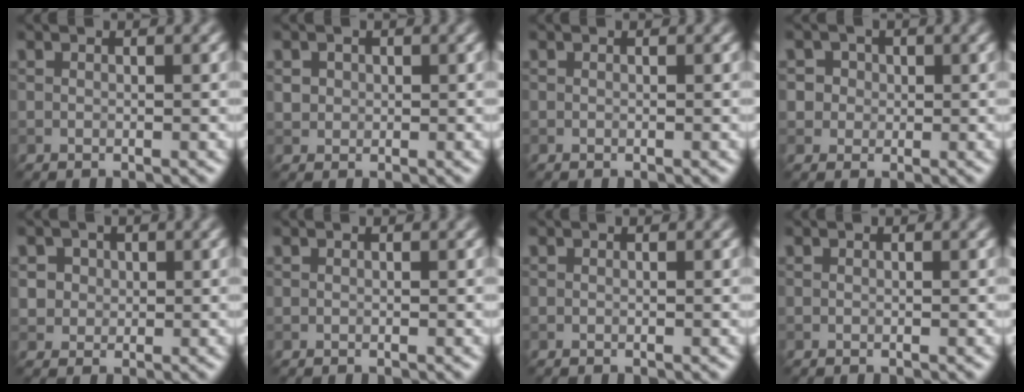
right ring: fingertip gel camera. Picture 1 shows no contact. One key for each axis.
{"total": 1.1, "fx": 0.2, "fy": 1.0, "fz": 0.3, "tx": -0.002, "ty": -0.004, "tz": 0.008}
{"total": 0.0}
{"total": 3.8, "fx": 1.2, "fy": 3.3, "fz": 1.3, "tx": -0.010, "ty": 0.015, "tz": 0.014}
{"total": 2.4, "fx": 0.7, "fy": 2.1, "fz": 0.8, "tx": -0.017, "ty": 0.002, "tz": 0.023}
{"total": 0.0}
{"total": 0.0}
{"total": 0.0}